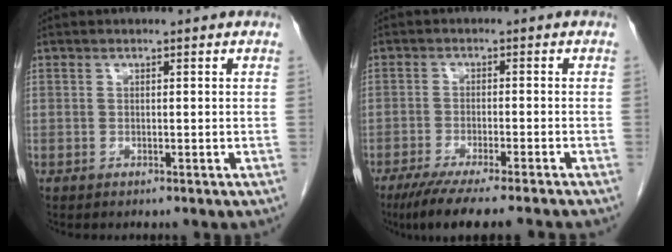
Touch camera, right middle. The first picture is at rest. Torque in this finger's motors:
{"motor_torque": [1.18, -0.96, 0.20, 0.11]}